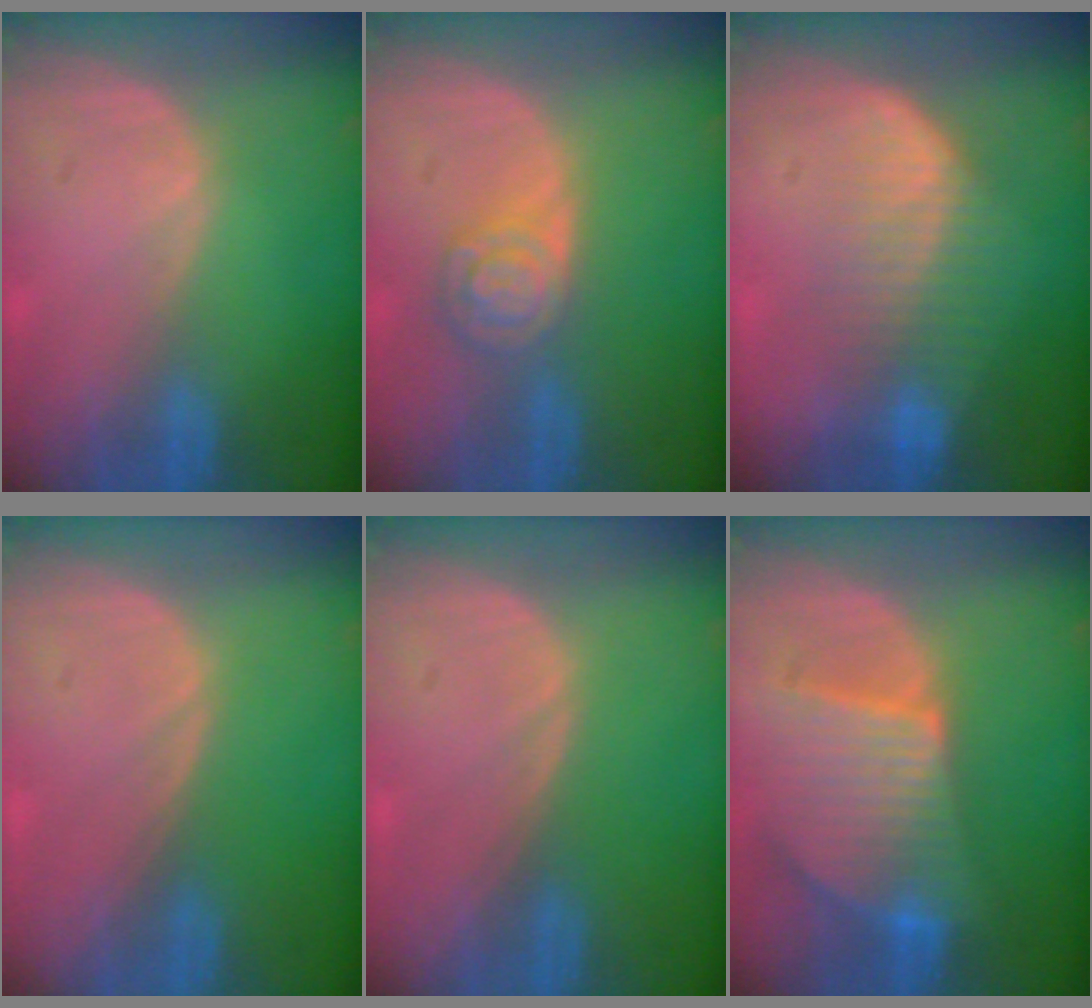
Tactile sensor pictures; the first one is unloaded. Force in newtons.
{"total": 5.3, "press": 4.7, "slide": 2.6}
{"total": 7.3, "press": 6.6, "slide": 3.1}
{"total": 0.0}
{"total": 0.0}
{"total": 9.4, "press": 8.2, "slide": 4.6}